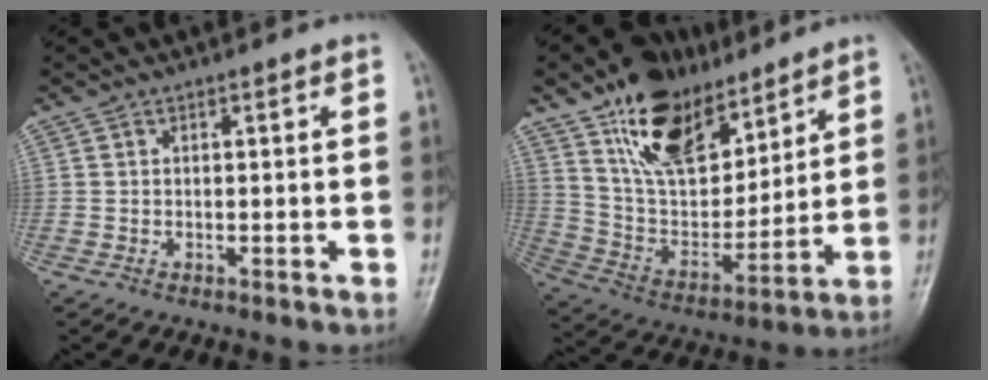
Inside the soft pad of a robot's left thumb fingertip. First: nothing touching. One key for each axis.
{"total": 20.1, "fx": 12.6, "fy": 10.9, "fz": 11.2, "tx": -0.133, "ty": -0.063, "tz": 0.236}